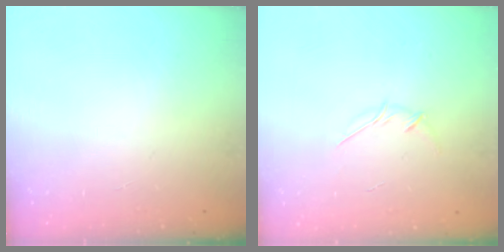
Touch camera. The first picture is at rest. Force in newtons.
{"total": 3.6, "press": 3.5, "slide": 0.9}